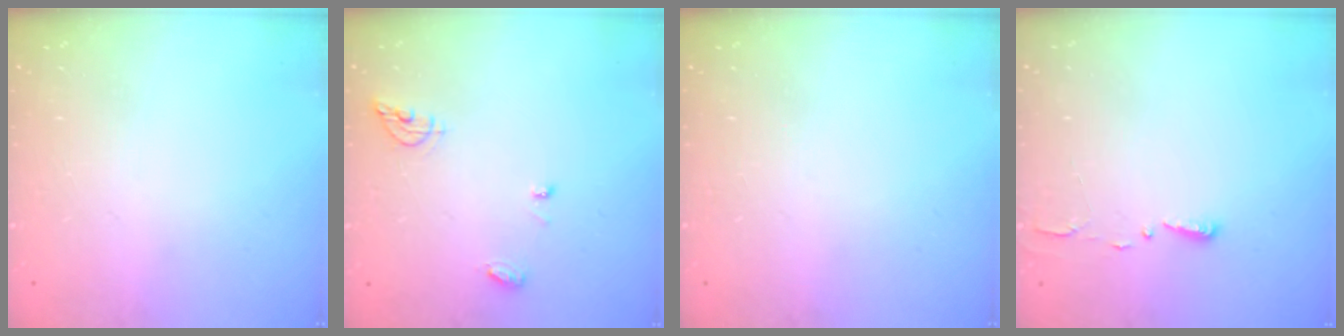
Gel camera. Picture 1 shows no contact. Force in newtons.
{"total": 6.7, "press": 6.7, "slide": 0.3}
{"total": 0.0}
{"total": 2.7, "press": 2.7, "slide": 0.4}